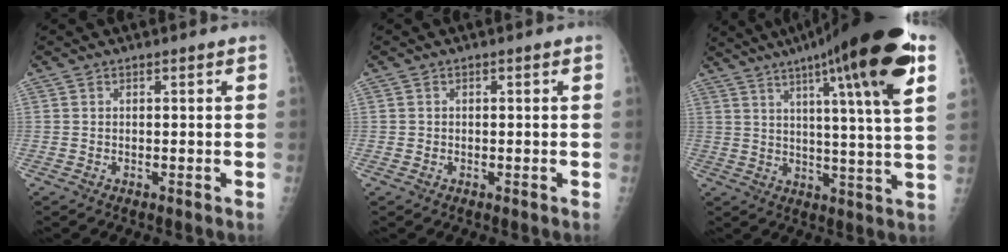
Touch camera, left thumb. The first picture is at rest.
{"total": 0.6, "force": [-0.2, 0.5, -0.2], "torque": [0.006, 0.003, -0.004]}
{"total": 23.8, "force": [12.1, 2.9, 20.2], "torque": [-0.299, -0.021, 0.169]}